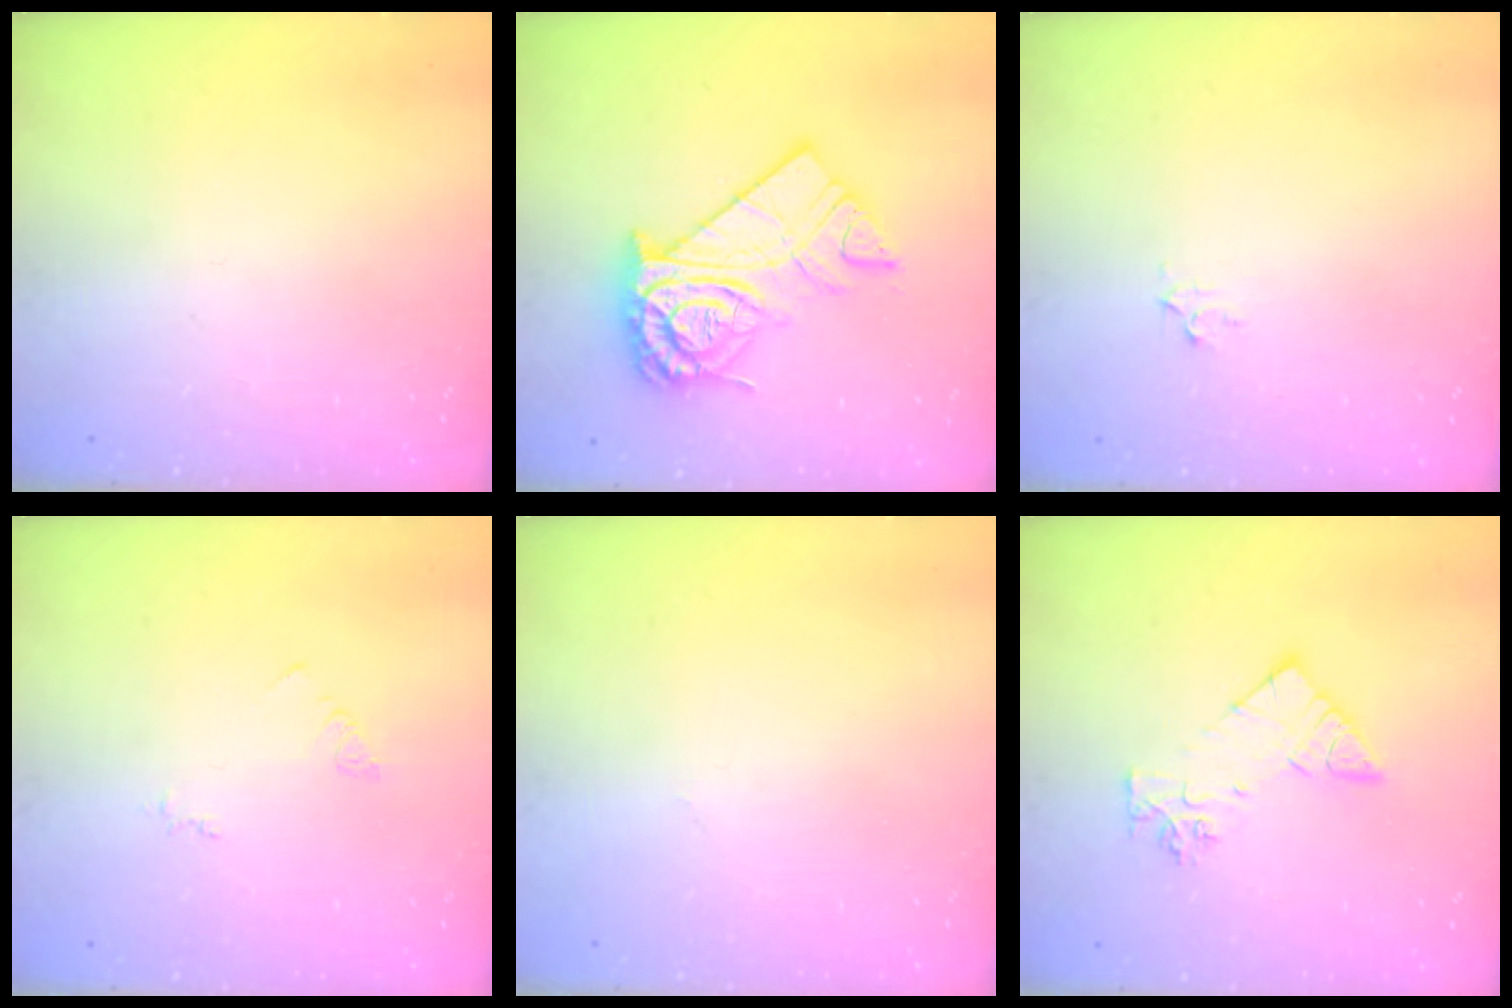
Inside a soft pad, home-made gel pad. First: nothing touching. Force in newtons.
{"total": 18.2, "press": 18.1, "slide": 1.6}
{"total": 2.3, "press": 2.3, "slide": 0.2}
{"total": 2.9, "press": 2.9, "slide": 0.4}
{"total": 0.0}
{"total": 10.2, "press": 10.1, "slide": 0.9}